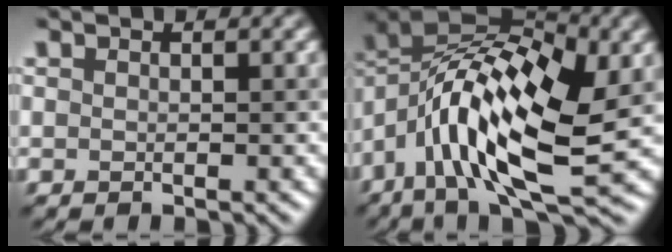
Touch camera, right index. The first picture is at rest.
{"total": 13.6, "force": [0.1, 5.7, 12.4], "torque": [-0.215, 0.018, -0.003]}